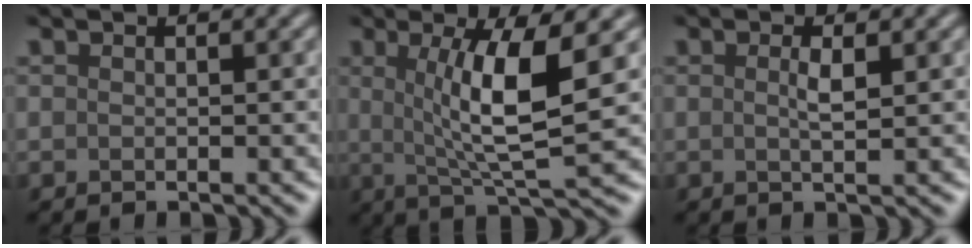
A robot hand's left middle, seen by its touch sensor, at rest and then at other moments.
{"total": 7.3, "force": [1.2, 1.5, 7.0], "torque": [-0.117, -0.006, 0.022]}
{"total": 1.5, "force": [0.3, 0.2, 1.5], "torque": [-0.029, 0.001, 0.002]}